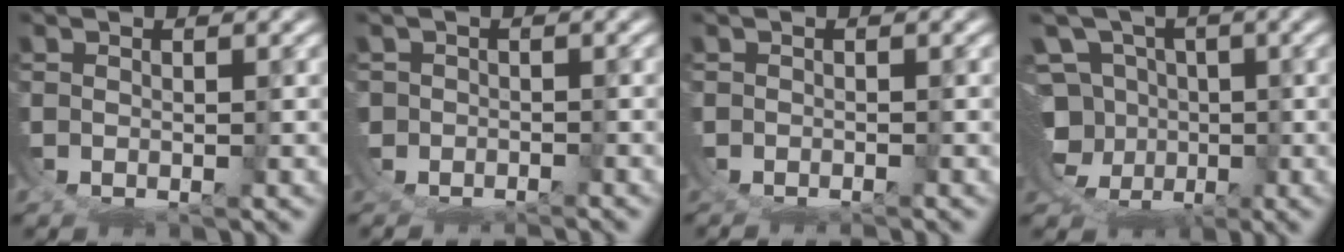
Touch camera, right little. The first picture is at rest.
{"total": 1.6, "force": [-1.2, 0.6, -0.8], "torque": [-0.011, -0.021, -0.010]}
{"total": 1.3, "force": [-1.2, 0.3, -0.2], "torque": [-0.001, 0.000, -0.018]}
{"total": 12.5, "force": [-0.1, 11.9, 3.8], "torque": [-0.106, -0.057, 0.003]}